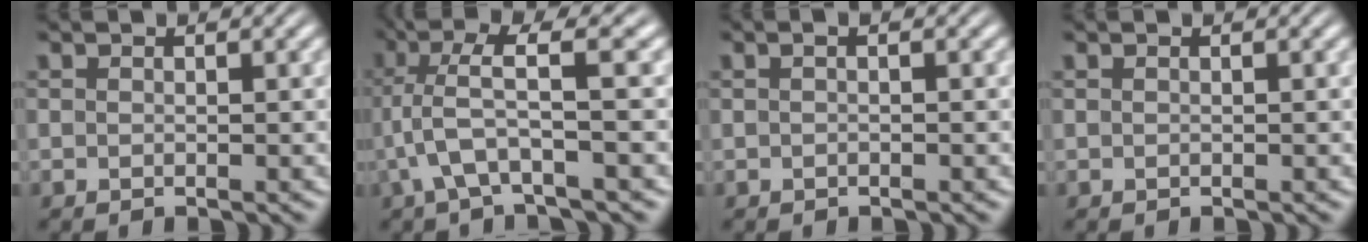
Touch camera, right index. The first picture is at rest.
{"total": 5.9, "force": [1.2, 2.3, 5.3], "torque": [-0.115, 0.006, 0.015]}
{"total": 0.8, "force": [-0.1, 0.0, 0.8], "torque": [-0.005, 0.007, -0.005]}
{"total": 0.0}